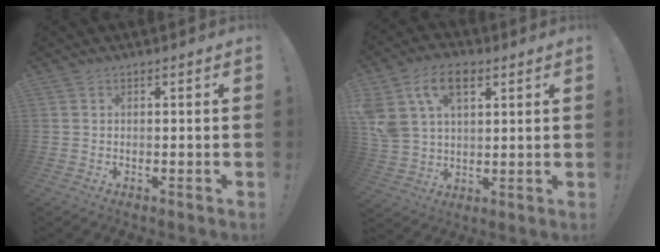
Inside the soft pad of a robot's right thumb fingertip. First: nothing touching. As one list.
[{"total": 14.8, "force": [6.8, 9.5, 9.1], "torque": [-0.169, -0.018, 0.125]}]